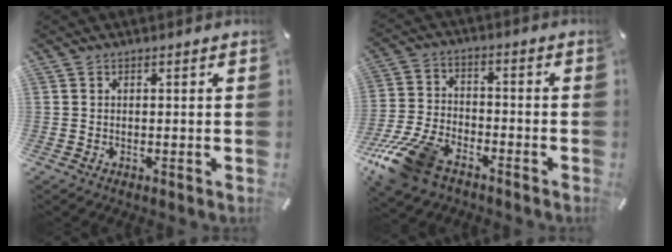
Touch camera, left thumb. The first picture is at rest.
{"total": 14.1, "force": [-9.4, 7.1, 7.7], "torque": [-0.147, 0.049, -0.168]}